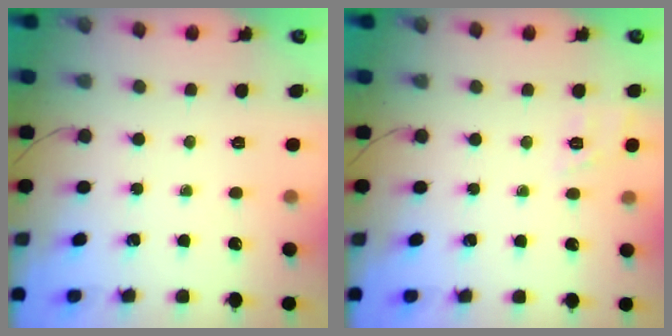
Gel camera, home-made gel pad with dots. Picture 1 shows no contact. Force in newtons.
{"total": 2.7, "press": 2.0, "slide": 1.8}